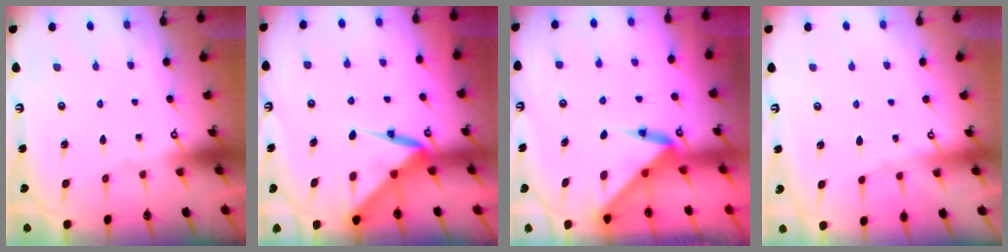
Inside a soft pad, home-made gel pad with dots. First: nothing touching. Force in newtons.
{"total": 6.5, "press": 6.5, "slide": 0.8}
{"total": 3.6, "press": 3.6, "slide": 0.2}
{"total": 2.2, "press": 2.1, "slide": 0.5}